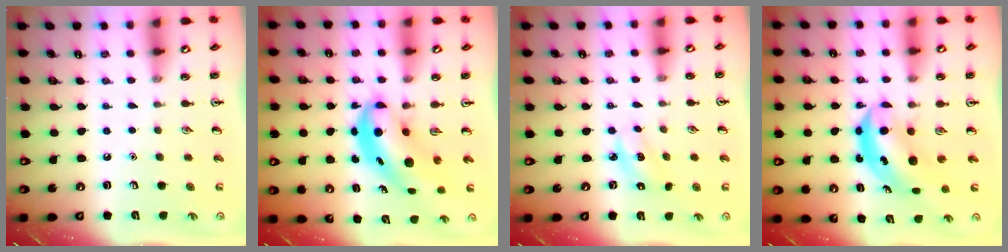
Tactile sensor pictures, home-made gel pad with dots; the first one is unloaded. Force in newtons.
{"total": 6.9, "press": 6.7, "slide": 1.4}
{"total": 3.0, "press": 3.0, "slide": 0.5}
{"total": 5.7, "press": 5.5, "slide": 1.6}